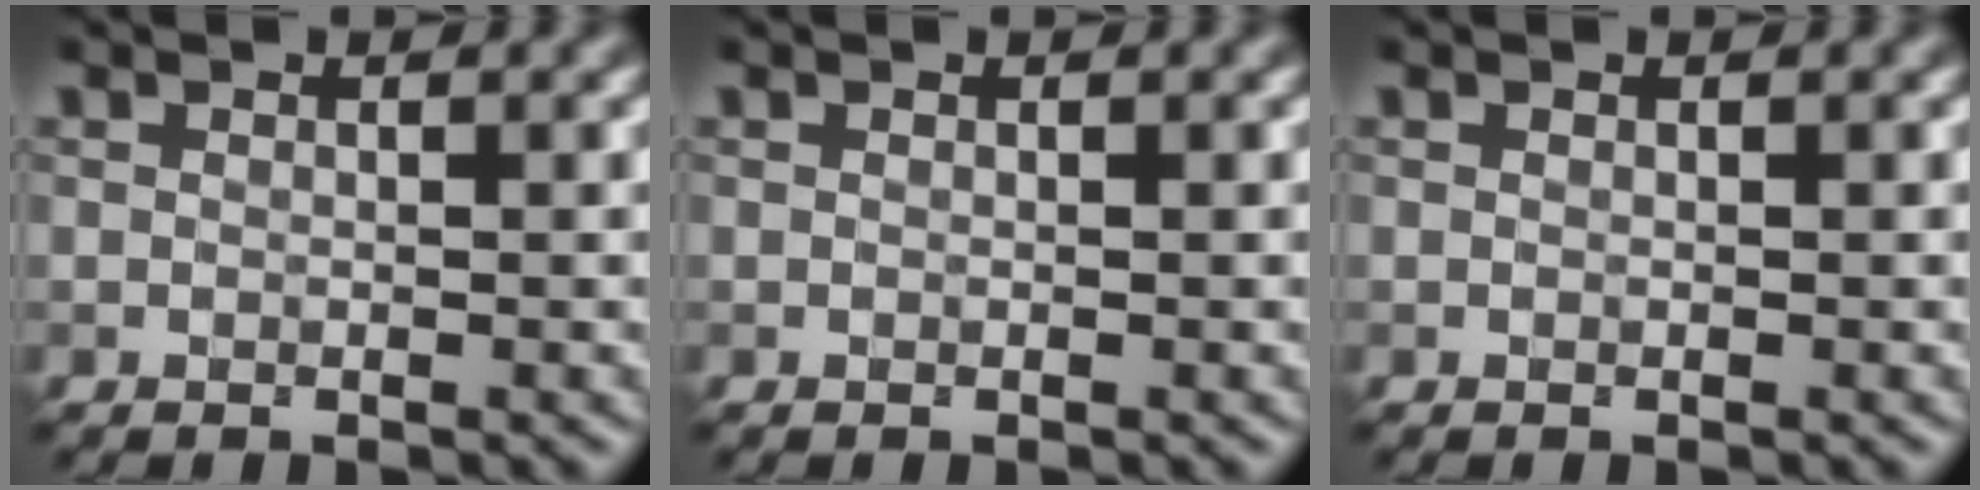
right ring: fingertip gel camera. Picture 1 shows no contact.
{"total": 0.0}
{"total": 0.0}